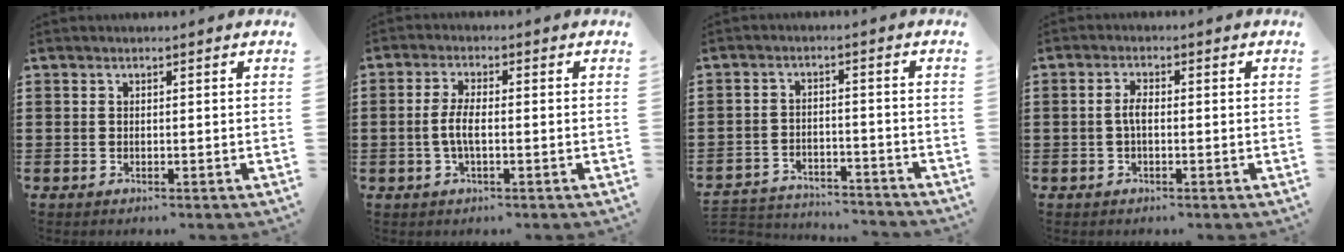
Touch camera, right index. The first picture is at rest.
{"total": 3.8, "force": [-0.7, 1.2, 3.5], "torque": [-0.086, -0.004, -0.021]}
{"total": 4.1, "force": [-4.1, 0.4, 0.3], "torque": [-0.018, -0.001, -0.089]}
{"total": 2.4, "force": [-0.3, 0.8, 2.2], "torque": [-0.049, -0.001, -0.009]}